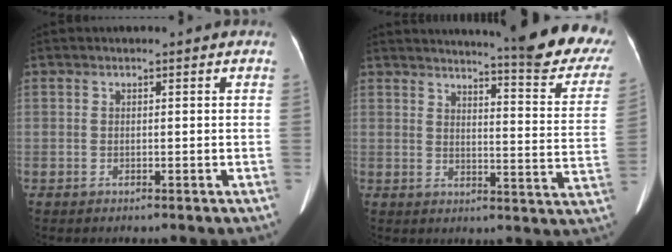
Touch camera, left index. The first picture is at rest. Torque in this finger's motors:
{"motor_torque": [0.94, -1.20, 0.15, 0.11]}